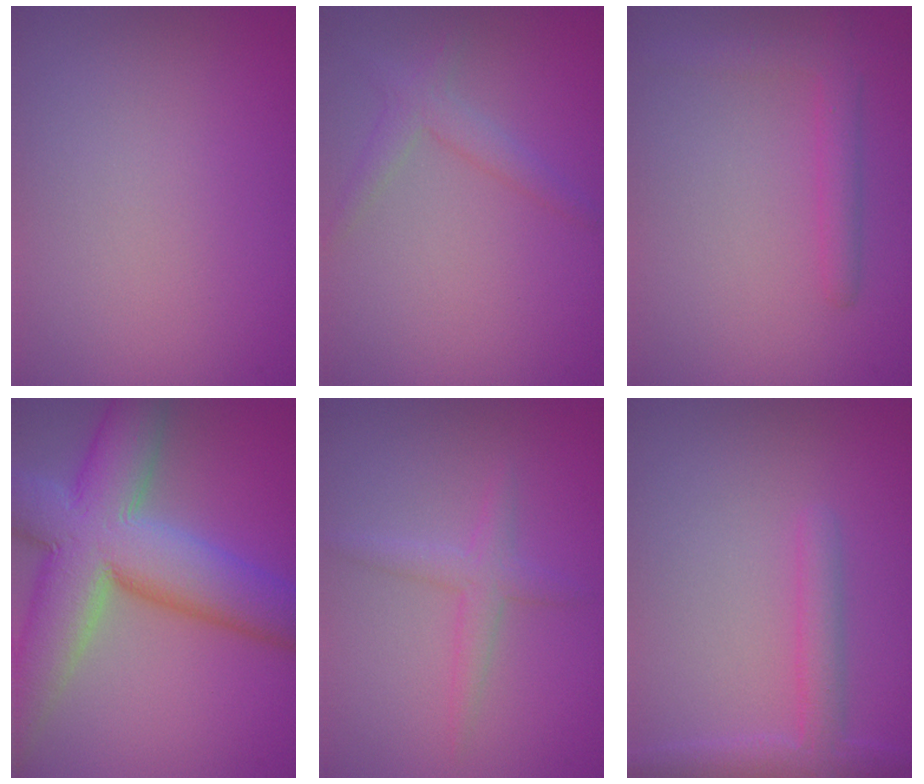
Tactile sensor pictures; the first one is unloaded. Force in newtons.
{"total": 2.0, "press": 2.0, "slide": 0.1}
{"total": 2.4, "press": 2.4, "slide": 0.2}
{"total": 13.0, "press": 13.0, "slide": 0.9}
{"total": 1.9, "press": 1.9, "slide": 0.1}
{"total": 2.6, "press": 2.6, "slide": 0.2}